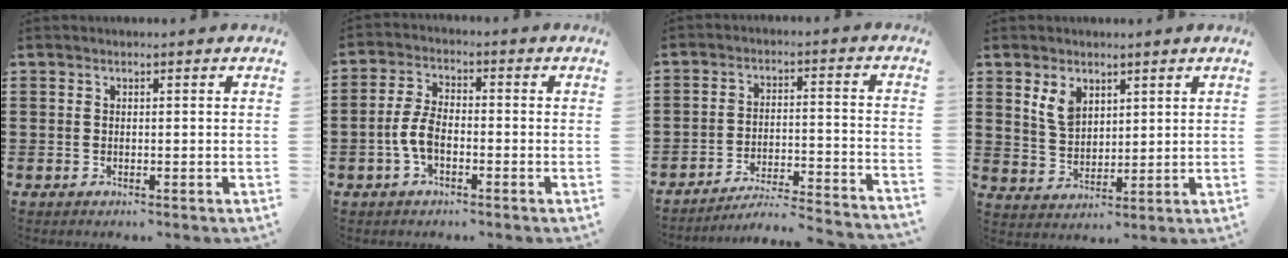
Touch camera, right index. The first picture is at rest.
{"total": 4.9, "force": [-1.7, 2.5, 3.9], "torque": [-0.103, -0.004, -0.040]}
{"total": 5.3, "force": [-5.0, -0.3, 1.5], "torque": [-0.034, -0.015, -0.105]}
{"total": 4.9, "force": [2.6, 3.2, 2.7], "torque": [-0.066, 0.009, 0.048]}